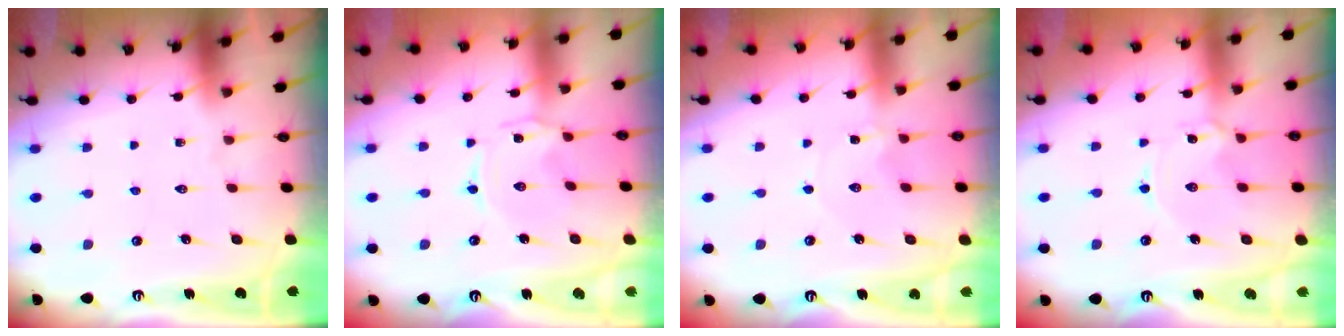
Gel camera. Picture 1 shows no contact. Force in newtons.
{"total": 0.9, "press": 0.8, "slide": 0.3}
{"total": 1.0, "press": 1.0, "slide": 0.2}
{"total": 1.7, "press": 1.7, "slide": 0.2}